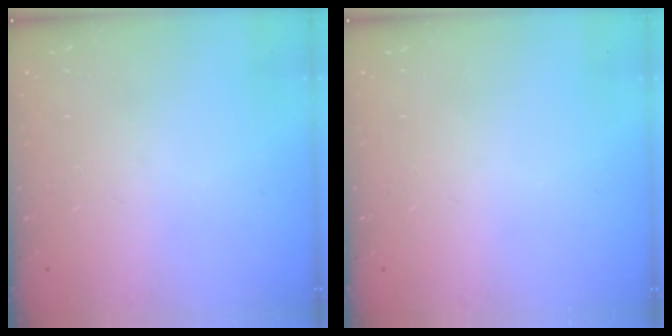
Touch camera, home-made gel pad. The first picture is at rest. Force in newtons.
{"total": 0.0}